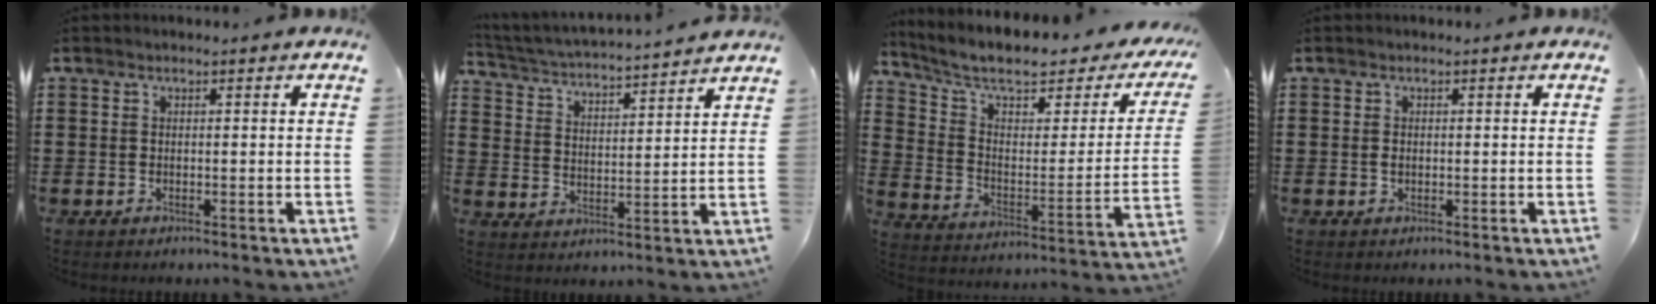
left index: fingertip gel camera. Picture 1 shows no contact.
{"total": 3.5, "force": [3.5, -0.6, 0.5], "torque": [-0.031, -0.033, 0.052]}
{"total": 8.4, "force": [6.3, 2.4, 5.0], "torque": [-0.117, -0.039, 0.104]}
{"total": 0.7, "force": [0.1, 0.4, 0.6], "torque": [-0.014, 0.001, 0.001]}